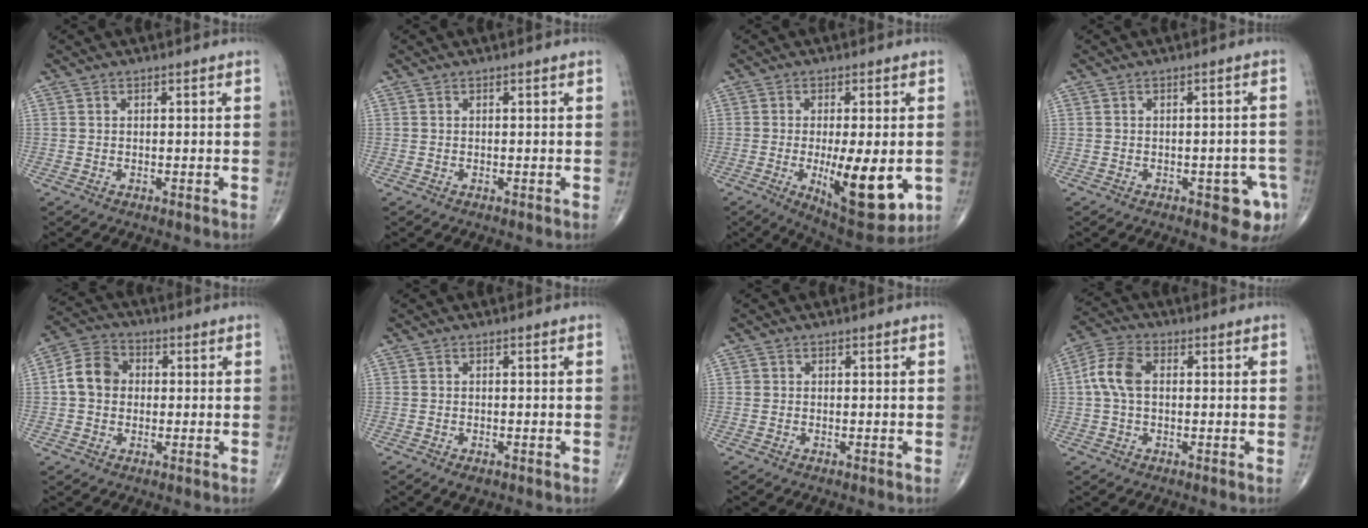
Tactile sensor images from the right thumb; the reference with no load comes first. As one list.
[{"total": 0.0}, {"total": 15.2, "force": [-3.1, 5.2, 14.0], "torque": [-0.197, -0.025, -0.032]}, {"total": 6.0, "force": [-2.7, 2.6, 4.7], "torque": [-0.031, 0.012, -0.028]}, {"total": 7.6, "force": [0.2, 6.2, 4.3], "torque": [-0.069, 0.021, -0.007]}, {"total": 1.6, "force": [-0.8, 0.8, 1.1], "torque": [-0.017, 0.001, -0.010]}, {"total": 0.5, "force": [0.0, 0.5, 0.1], "torque": [0.001, 0.003, -0.001]}, {"total": 7.1, "force": [0.6, 4.4, 5.6], "torque": [-0.124, 0.022, 0.006]}]